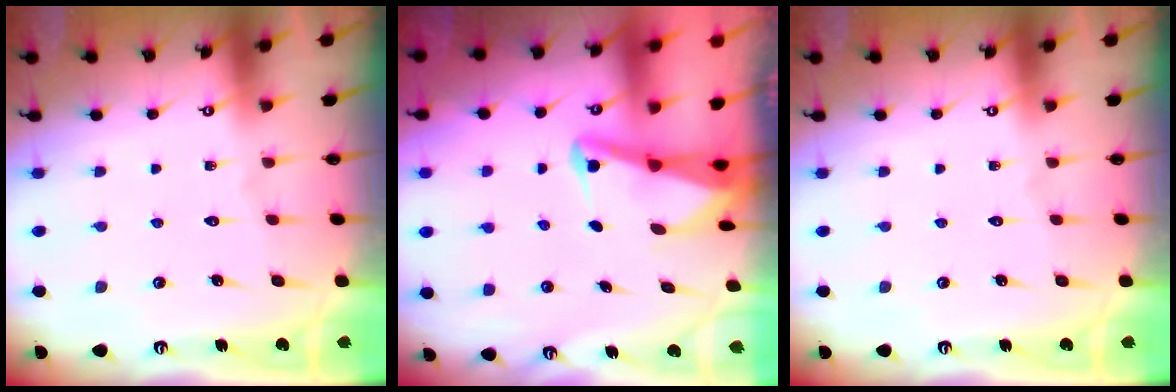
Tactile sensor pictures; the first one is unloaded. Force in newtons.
{"total": 3.0, "press": 2.9, "slide": 0.7}
{"total": 0.0}